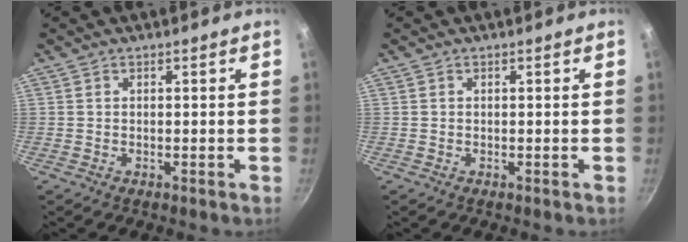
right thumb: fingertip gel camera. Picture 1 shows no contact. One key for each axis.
{"total": 0.0}